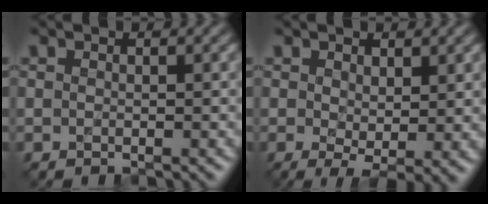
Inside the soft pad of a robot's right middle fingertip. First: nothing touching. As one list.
[{"total": 2.5, "force": [0.4, 1.0, 2.2], "torque": [-0.040, -0.009, 0.011]}]